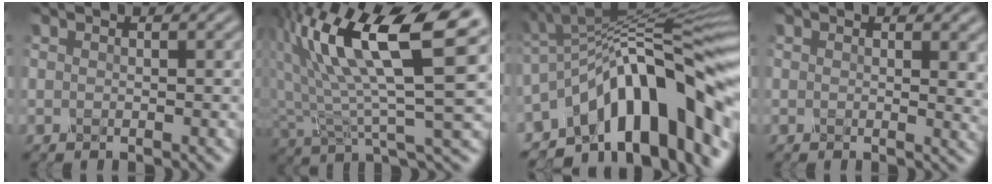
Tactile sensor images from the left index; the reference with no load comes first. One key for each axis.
{"total": 13.3, "fx": 5.6, "fy": 4.0, "fz": 11.4, "tx": -0.230, "ty": 0.020, "tz": 0.113}
{"total": 14.0, "fx": -6.4, "fy": 5.1, "fz": 11.4, "tx": -0.145, "ty": 0.040, "tz": -0.102}
{"total": 2.7, "fx": 0.9, "fy": 1.0, "fz": 2.4, "tx": -0.017, "ty": 0.006, "tz": 0.017}